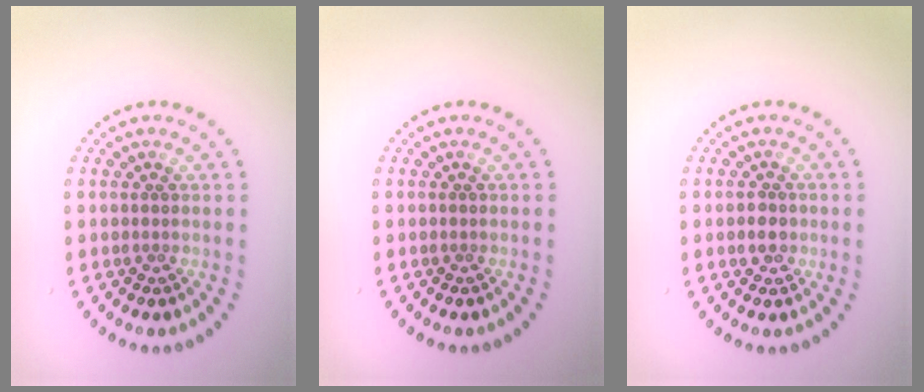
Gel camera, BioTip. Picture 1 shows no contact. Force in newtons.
{"total": 0.0}
{"total": 1.4, "press": 1.4, "slide": 0.2}